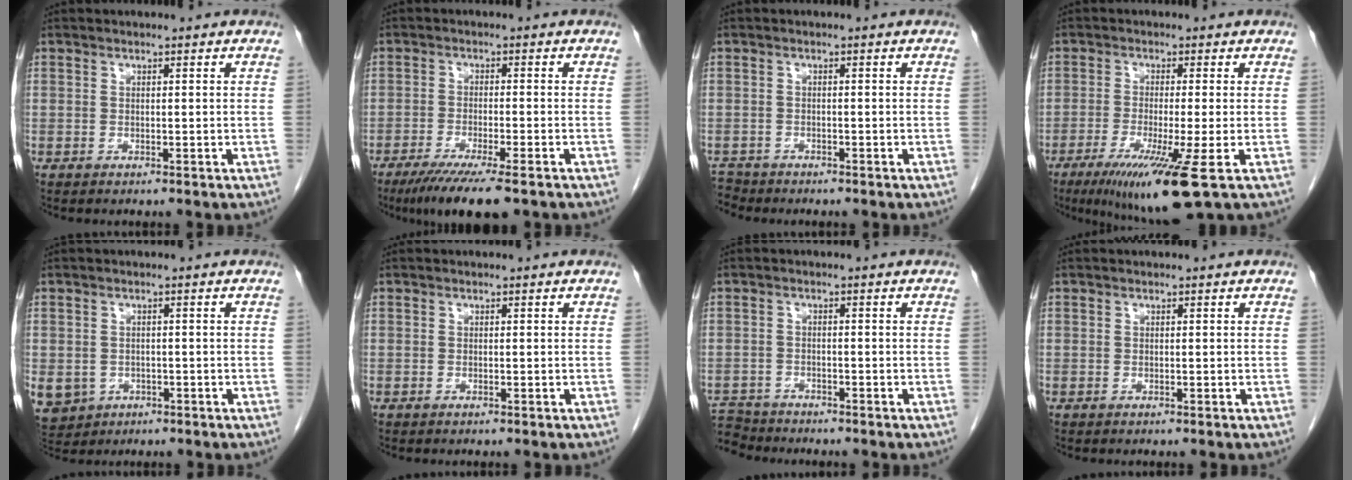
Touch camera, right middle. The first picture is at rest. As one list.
[{"total": 9.5, "force": [-6.8, 0.7, 6.6], "torque": [-0.101, -0.021, -0.105]}, {"total": 2.4, "force": [-2.3, 0.5, -0.5], "torque": [0.006, -0.010, -0.043]}, {"total": 10.7, "force": [-5.5, -0.7, 9.1], "torque": [-0.156, -0.036, -0.092]}, {"total": 11.5, "force": [-4.0, 10.0, 4.1], "torque": [-0.133, -0.004, -0.046]}, {"total": 0.0}, {"total": 5.3, "force": [-5.1, 1.4, -0.4], "torque": [0.006, -0.004, -0.095]}, {"total": 0.0}]